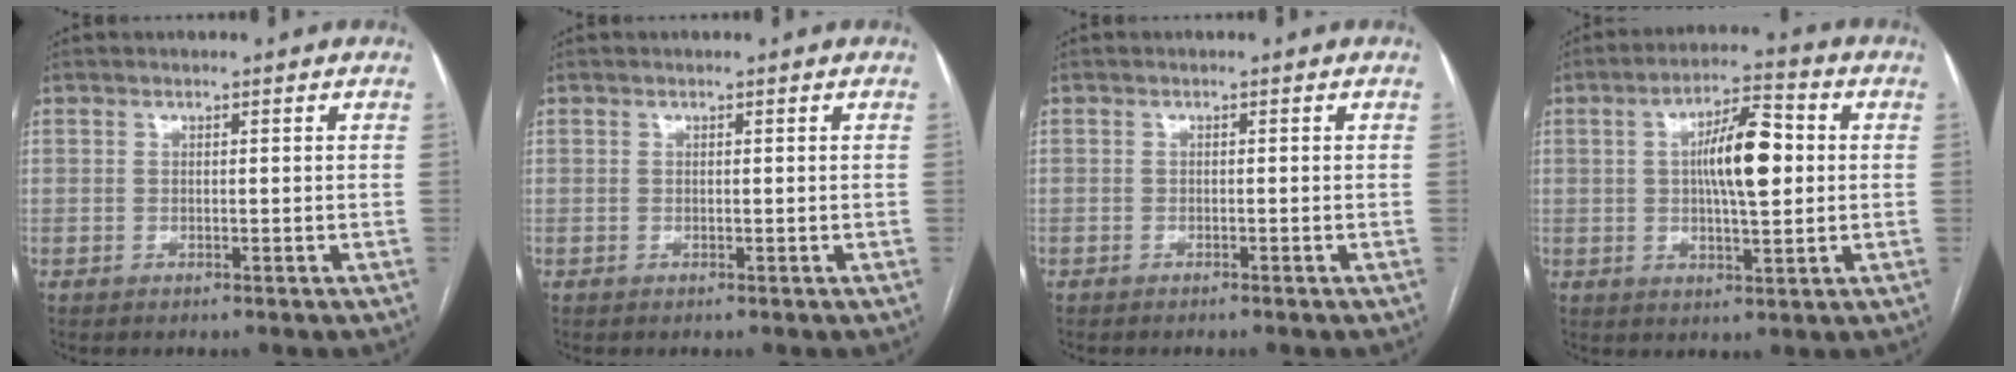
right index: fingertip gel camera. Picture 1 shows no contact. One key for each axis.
{"total": 0.0}
{"total": 1.0, "fx": -0.9, "fy": 0.0, "fz": 0.4, "tx": -0.008, "ty": 0.000, "tz": -0.013}
{"total": 10.0, "fx": 1.2, "fy": 2.6, "fz": 9.6, "tx": -0.167, "ty": 0.018, "tz": 0.017}